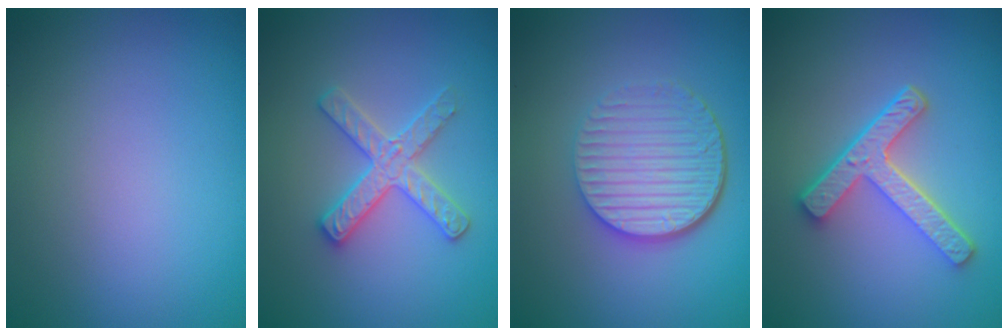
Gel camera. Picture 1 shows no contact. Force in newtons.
{"total": 2.9, "press": 2.9, "slide": 0.5}
{"total": 5.5, "press": 4.0, "slide": 3.9}
{"total": 4.7, "press": 3.6, "slide": 3.1}